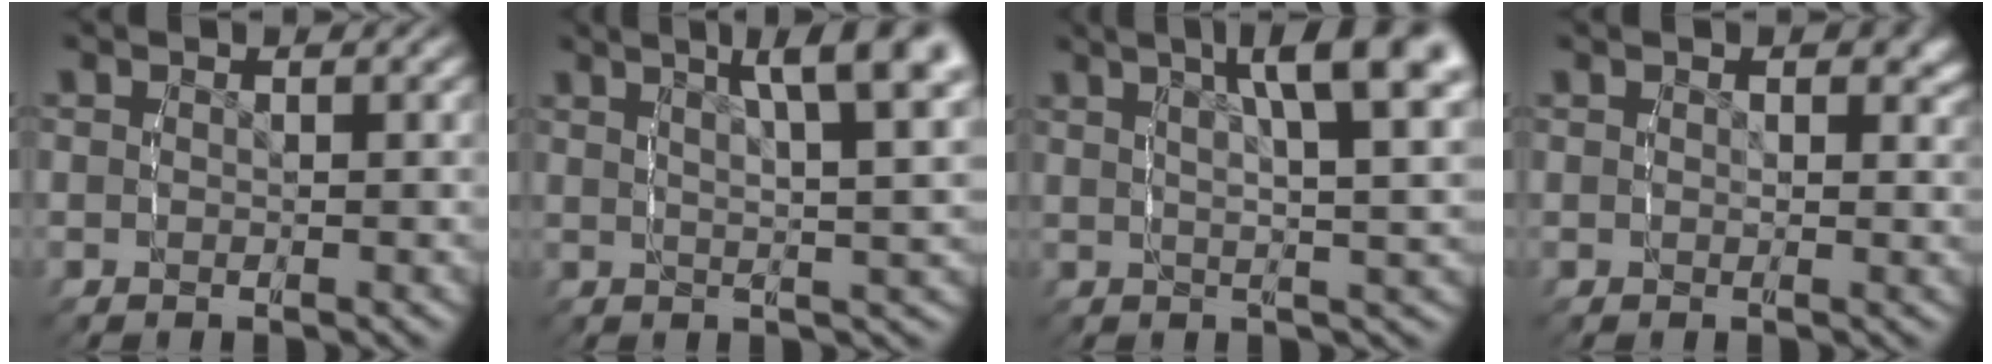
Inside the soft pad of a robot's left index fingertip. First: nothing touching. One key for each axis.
{"total": 8.4, "fx": 4.5, "fy": 2.2, "fz": 6.8, "tx": -0.085, "ty": 0.013, "tz": 0.065}
{"total": 10.0, "fx": 5.0, "fy": 3.1, "fz": 8.1, "tx": -0.100, "ty": 0.023, "tz": 0.068}
{"total": 1.4, "fx": 0.7, "fy": 0.6, "fz": 1.1, "tx": -0.009, "ty": -0.009, "tz": 0.015}